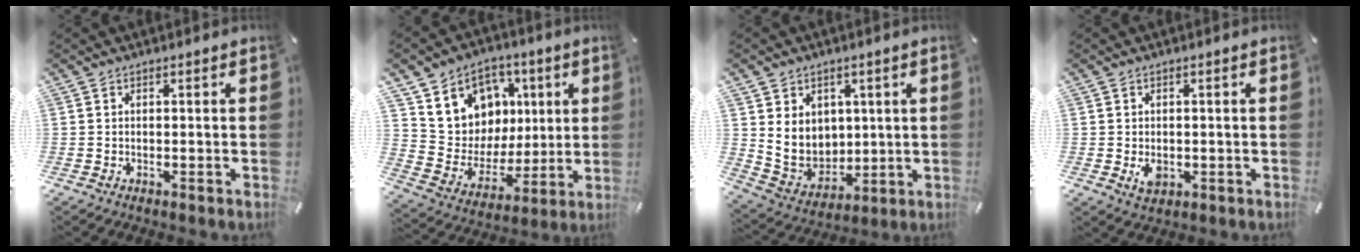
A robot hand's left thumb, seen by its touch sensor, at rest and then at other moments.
{"total": 12.2, "force": [4.1, 11.4, 1.6], "torque": [-0.027, -0.045, 0.088]}
{"total": 9.8, "force": [3.4, 8.9, 2.5], "torque": [-0.052, -0.028, 0.074]}
{"total": 3.3, "force": [-0.6, 2.4, 2.1], "torque": [-0.035, -0.002, -0.011]}